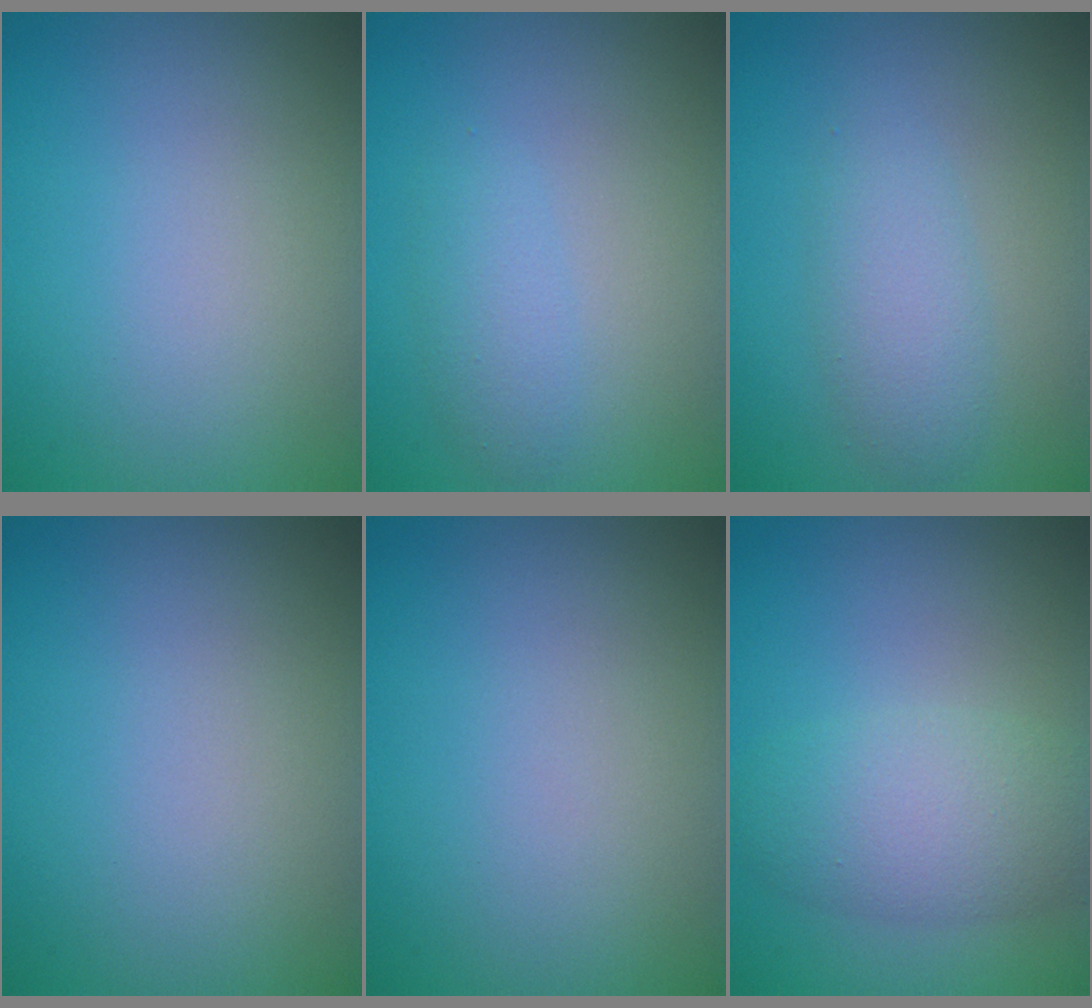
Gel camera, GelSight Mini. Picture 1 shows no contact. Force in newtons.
{"total": 1.8, "press": 1.8, "slide": 0.0}
{"total": 2.6, "press": 2.6, "slide": 0.2}
{"total": 0.0}
{"total": 0.0}
{"total": 4.5, "press": 4.5, "slide": 0.3}